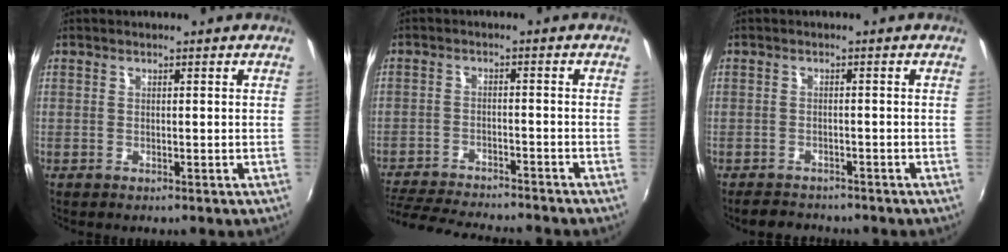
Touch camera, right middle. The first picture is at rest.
{"total": 15.7, "force": [-14.0, 2.5, 6.7], "torque": [-0.144, -0.026, -0.214]}
{"total": 4.2, "force": [-3.8, 1.6, 0.7], "torque": [-0.030, -0.002, -0.062]}